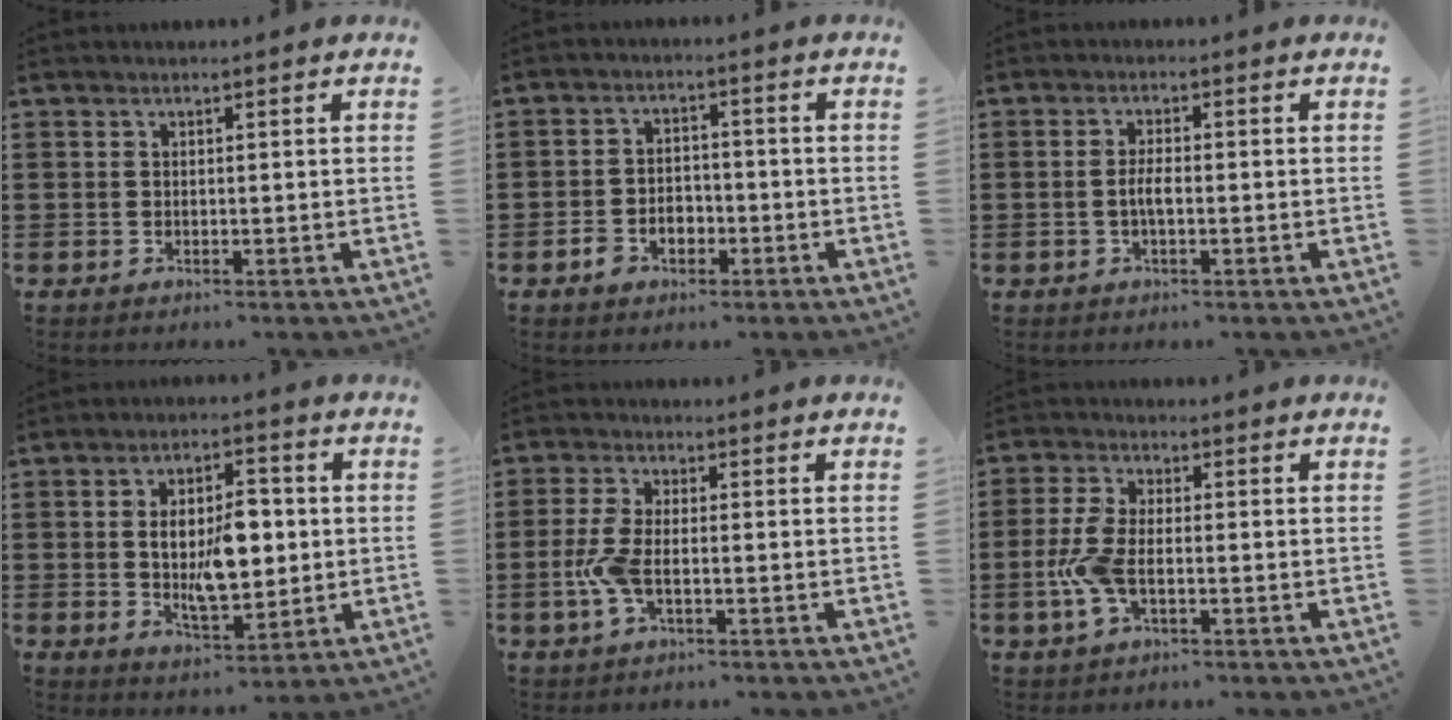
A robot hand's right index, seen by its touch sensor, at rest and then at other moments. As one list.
[{"total": 3.7, "force": [-2.0, 2.6, 1.6], "torque": [-0.041, 0.005, -0.042]}, {"total": 2.6, "force": [-0.7, 0.6, 2.4], "torque": [-0.051, -0.001, -0.016]}, {"total": 8.7, "force": [0.2, 4.3, 7.5], "torque": [-0.129, -0.001, -0.004]}, {"total": 4.8, "force": [-1.2, 2.0, 4.2], "torque": [-0.109, -0.007, -0.029]}, {"total": 6.0, "force": [-1.4, 2.8, 5.1], "torque": [-0.132, -0.007, -0.035]}]